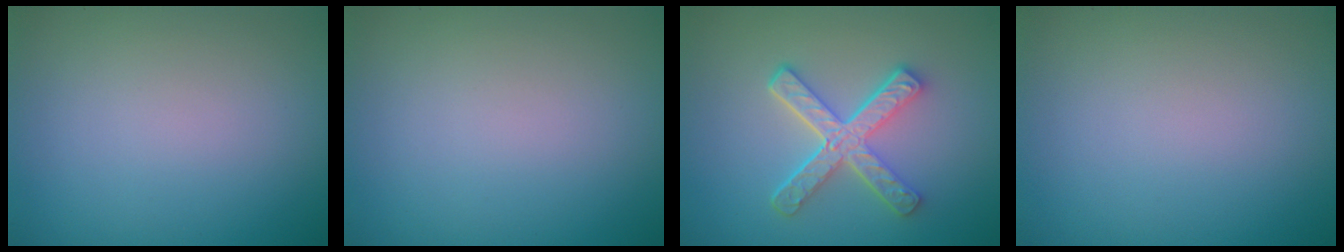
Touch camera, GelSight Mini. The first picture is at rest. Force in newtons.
{"total": 0.0}
{"total": 5.0, "press": 3.8, "slide": 3.3}
{"total": 0.0}